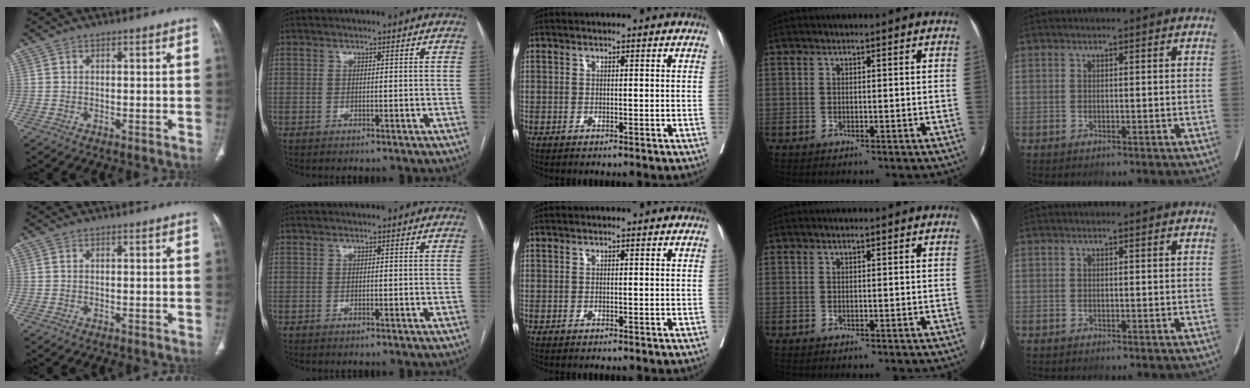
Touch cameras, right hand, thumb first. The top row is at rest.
{}